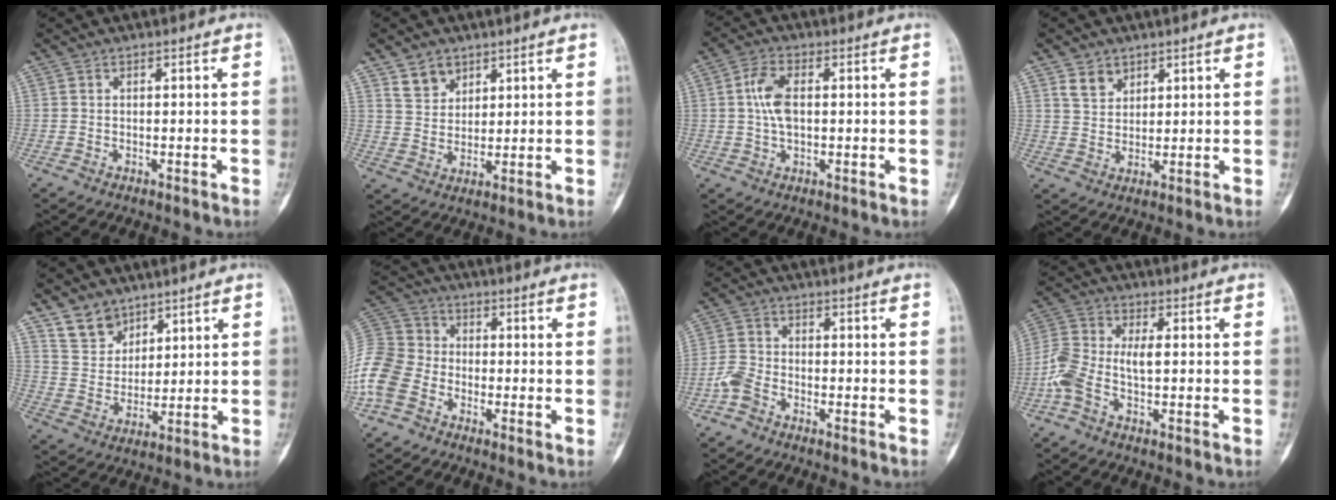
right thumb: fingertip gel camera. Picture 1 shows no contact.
{"total": 5.4, "force": [3.6, 3.7, 1.6], "torque": [-0.008, -0.026, 0.075]}
{"total": 6.9, "force": [1.0, 3.7, 5.7], "torque": [-0.114, 0.008, 0.018]}
{"total": 4.4, "force": [2.8, 3.0, 1.5], "torque": [-0.010, -0.021, 0.060]}
{"total": 7.7, "force": [5.6, 5.0, 1.7], "torque": [-0.008, -0.039, 0.117]}
{"total": 12.5, "force": [-4.9, 9.8, 6.1], "torque": [-0.130, 0.036, -0.106]}
{"total": 4.0, "force": [-2.4, 2.4, 2.2], "torque": [-0.046, 0.013, -0.055]}
{"total": 7.9, "force": [-1.5, 3.6, 6.8], "torque": [-0.169, 0.026, -0.035]}